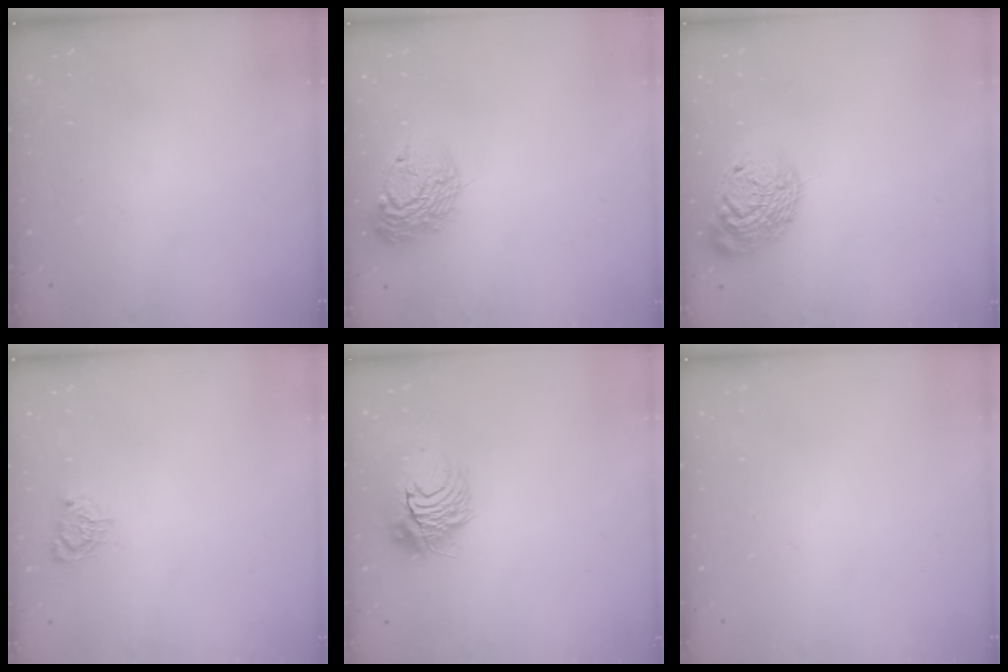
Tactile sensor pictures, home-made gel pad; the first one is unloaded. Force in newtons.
{"total": 14.6, "press": 14.6, "slide": 1.1}
{"total": 18.0, "press": 18.0, "slide": 0.9}
{"total": 4.3, "press": 4.2, "slide": 0.4}
{"total": 10.3, "press": 10.3, "slide": 0.8}
{"total": 0.0}